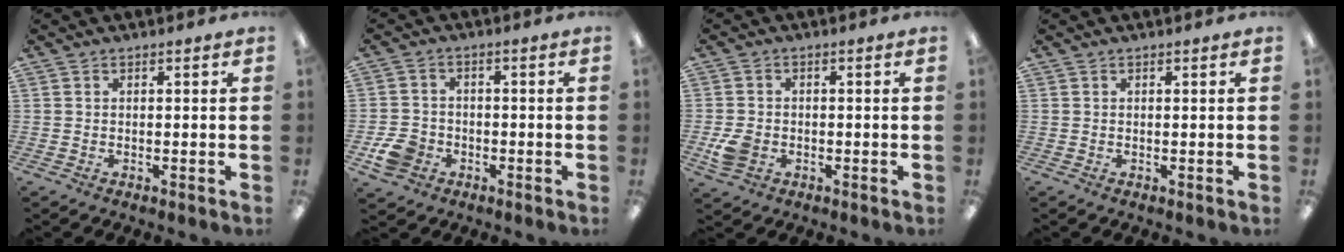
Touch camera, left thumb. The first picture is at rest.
{"total": 6.5, "force": [-2.8, 5.1, 2.8], "torque": [-0.053, 0.015, -0.051]}
{"total": 5.2, "force": [-1.8, 4.0, 2.8], "torque": [-0.049, 0.005, -0.032]}
{"total": 0.0}